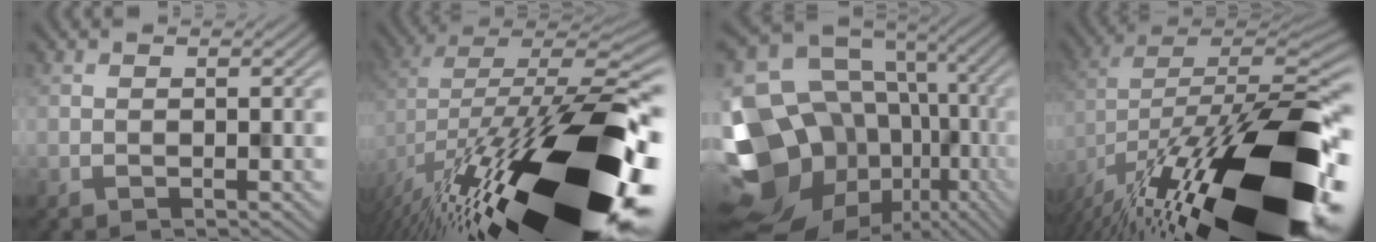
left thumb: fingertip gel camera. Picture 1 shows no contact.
{"total": 18.8, "force": [-7.3, 7.8, 15.5], "torque": [-0.281, -0.050, -0.089]}
{"total": 18.8, "force": [-5.6, 14.8, 10.3], "torque": [-0.245, -0.017, -0.040]}
{"total": 19.2, "force": [-10.0, 6.4, 15.0], "torque": [-0.260, -0.032, -0.141]}